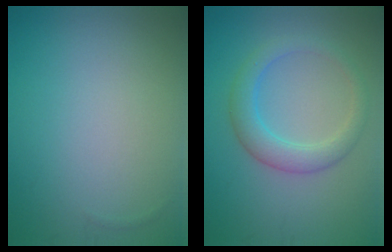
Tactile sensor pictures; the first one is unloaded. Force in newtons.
{"total": 3.3, "press": 3.3, "slide": 0.1}